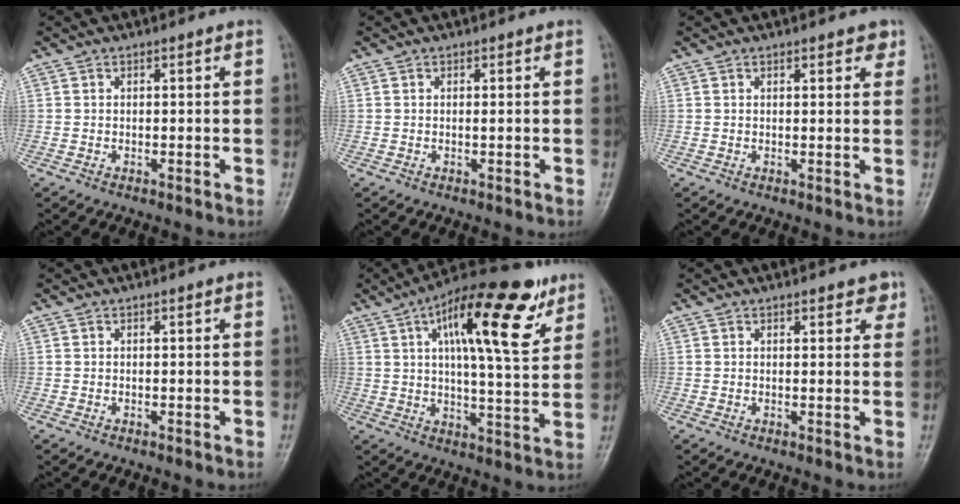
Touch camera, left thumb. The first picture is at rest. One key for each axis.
{"total": 0.0}
{"total": 2.8, "fx": 1.8, "fy": 1.2, "fz": 1.7, "tx": -0.008, "ty": -0.007, "tz": 0.019}
{"total": 0.0}
{"total": 19.7, "fx": 9.4, "fy": 6.3, "fz": 16.1, "tx": -0.220, "ty": -0.021, "tz": 0.140}
{"total": 3.1, "fx": 2.0, "fy": 1.5, "fz": 1.9, "tx": -0.004, "ty": -0.007, "tz": 0.022}